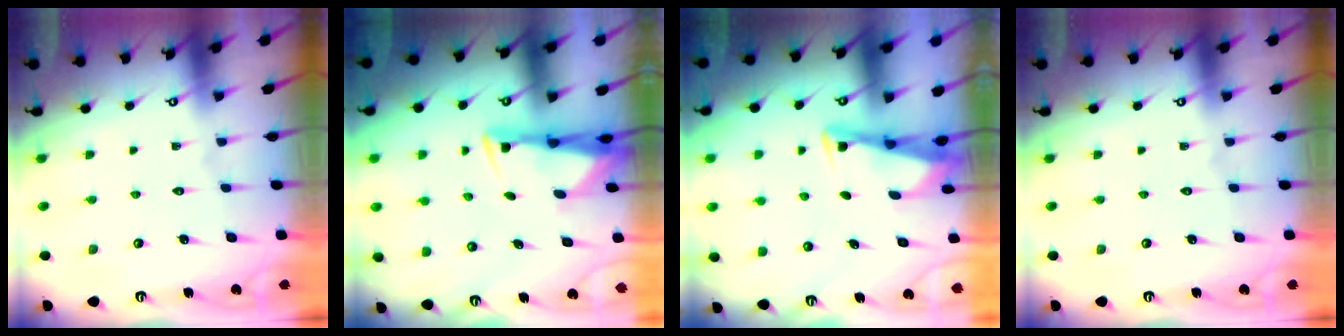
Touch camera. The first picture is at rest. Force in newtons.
{"total": 2.9, "press": 2.8, "slide": 0.9}
{"total": 3.0, "press": 3.0, "slide": 0.3}
{"total": 0.0}